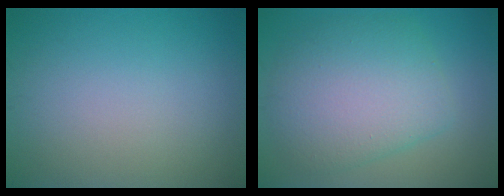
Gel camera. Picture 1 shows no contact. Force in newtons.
{"total": 7.0, "press": 7.0, "slide": 0.2}